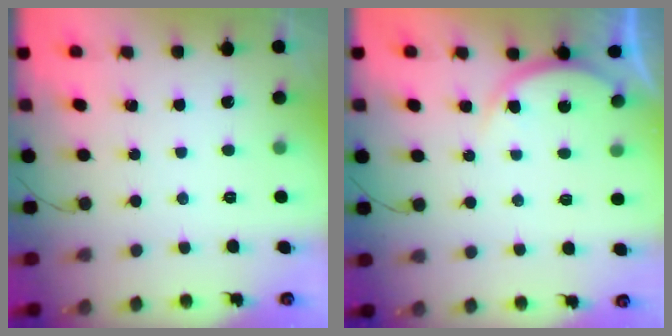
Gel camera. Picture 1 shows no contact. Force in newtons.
{"total": 5.3, "press": 5.2, "slide": 0.8}